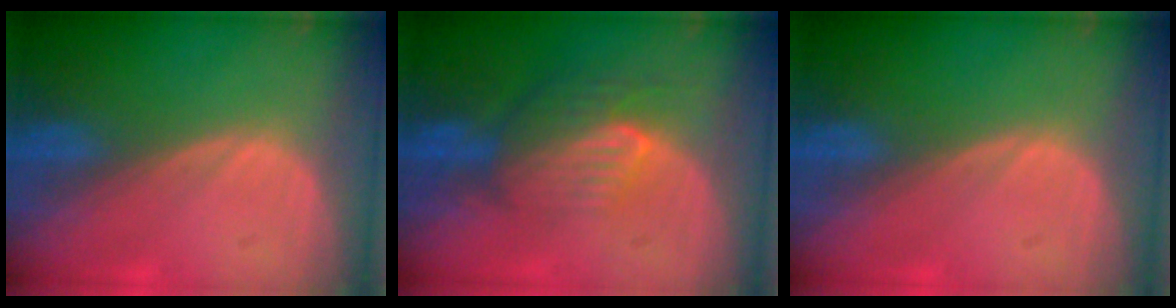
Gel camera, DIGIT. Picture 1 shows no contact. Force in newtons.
{"total": 8.1, "press": 7.3, "slide": 3.6}
{"total": 0.0}